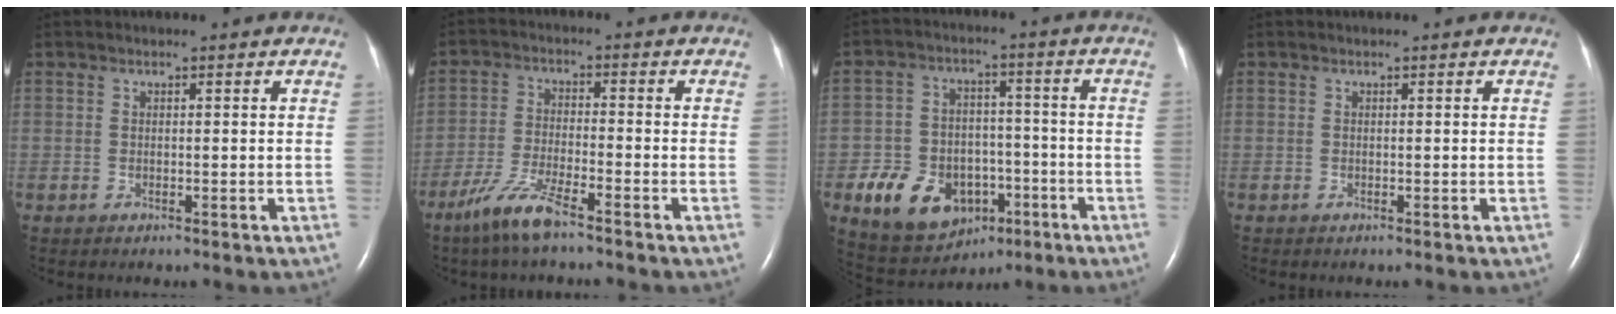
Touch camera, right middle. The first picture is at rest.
{"total": 6.7, "force": [-5.0, 0.4, 4.5], "torque": [-0.107, -0.016, -0.101]}
{"total": 12.1, "force": [-5.2, 8.6, 6.8], "torque": [-0.131, 0.011, -0.072]}
{"total": 0.0}